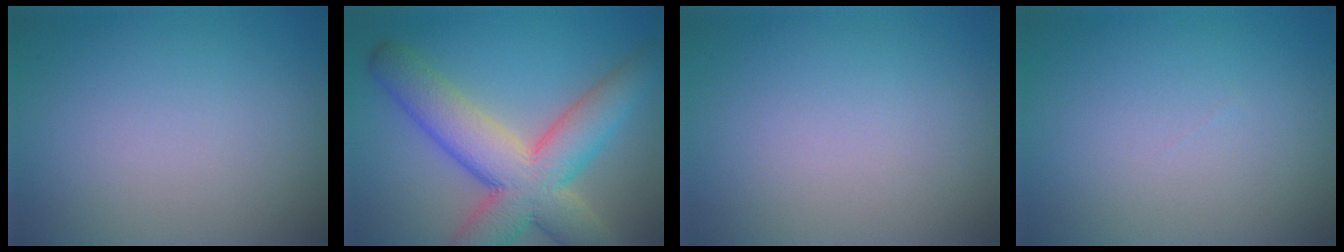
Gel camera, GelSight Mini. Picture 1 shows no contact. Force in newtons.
{"total": 10.2, "press": 10.2, "slide": 0.8}
{"total": 0.0}
{"total": 0.0}